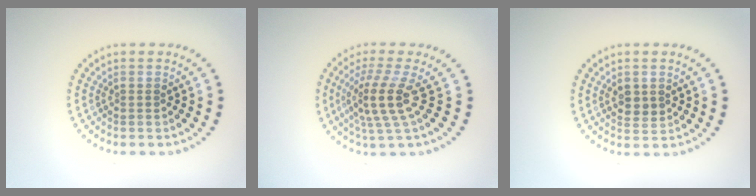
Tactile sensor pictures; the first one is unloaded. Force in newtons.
{"total": 4.2, "press": 3.0, "slide": 2.9}
{"total": 1.9, "press": 1.8, "slide": 0.7}